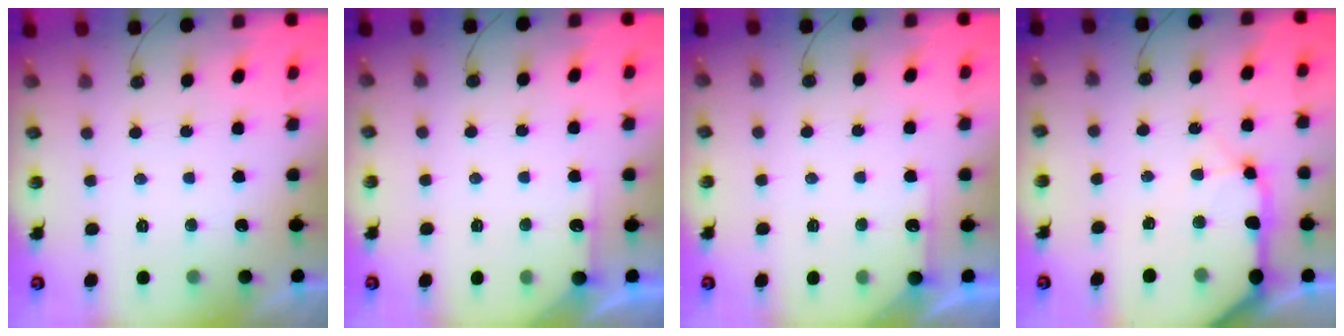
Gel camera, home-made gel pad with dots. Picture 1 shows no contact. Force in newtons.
{"total": 5.4, "press": 5.4, "slide": 0.6}
{"total": 5.4, "press": 5.4, "slide": 0.6}
{"total": 15.4, "press": 15.2, "slide": 2.1}